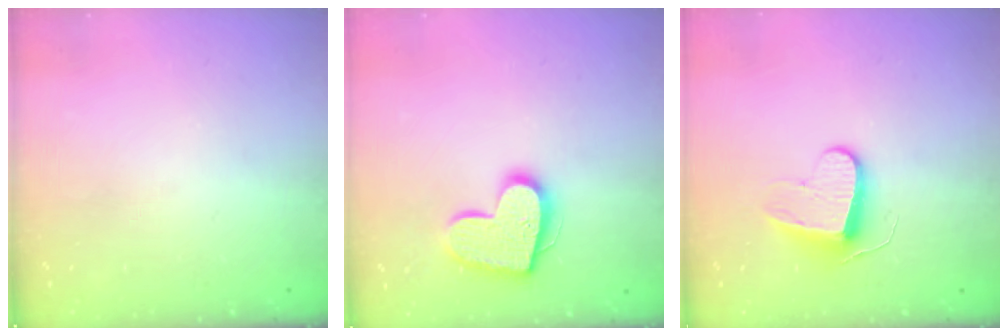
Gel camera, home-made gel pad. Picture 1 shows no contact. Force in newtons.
{"total": 14.8, "press": 14.8, "slide": 1.0}
{"total": 9.3, "press": 9.3, "slide": 0.6}